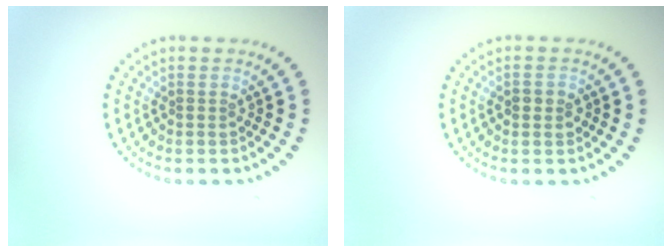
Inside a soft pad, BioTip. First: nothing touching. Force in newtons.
{"total": 1.4, "press": 1.4, "slide": 0.1}